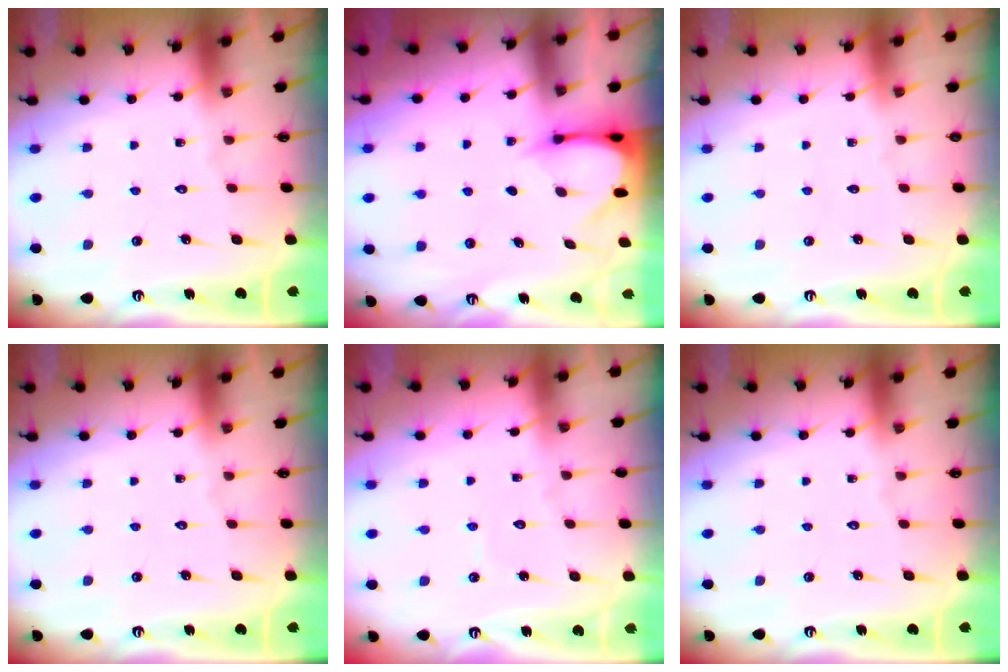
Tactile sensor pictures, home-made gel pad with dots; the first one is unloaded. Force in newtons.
{"total": 3.7, "press": 3.7, "slide": 0.2}
{"total": 0.0}
{"total": 0.0}
{"total": 2.7, "press": 2.6, "slide": 0.3}
{"total": 0.0}